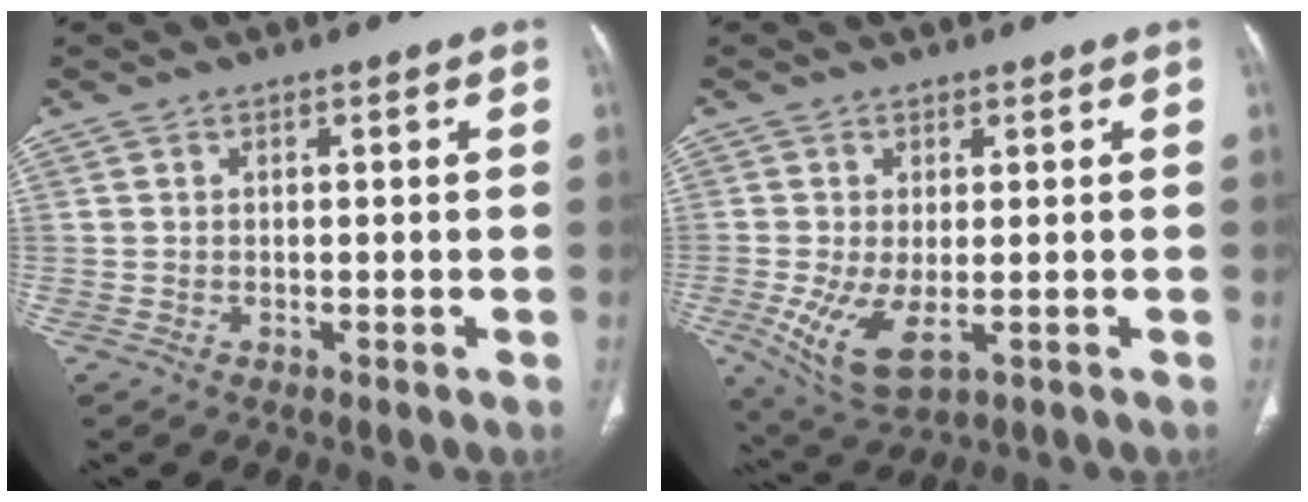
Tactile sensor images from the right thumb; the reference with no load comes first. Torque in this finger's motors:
{"motor_torque": [0.35, 1.10, -0.08, 0.20, 0.19]}